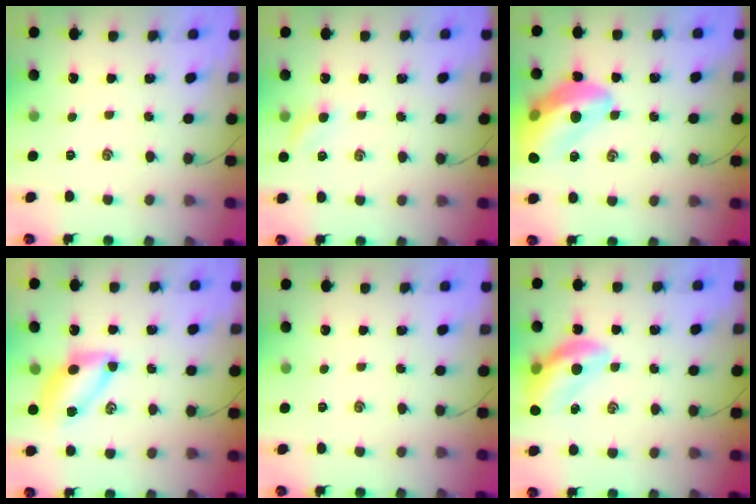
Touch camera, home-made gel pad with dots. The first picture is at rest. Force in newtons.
{"total": 4.8, "press": 4.7, "slide": 1.2}
{"total": 17.3, "press": 17.0, "slide": 2.9}
{"total": 7.6, "press": 7.6, "slide": 0.8}
{"total": 0.0}
{"total": 12.2, "press": 11.8, "slide": 3.3}